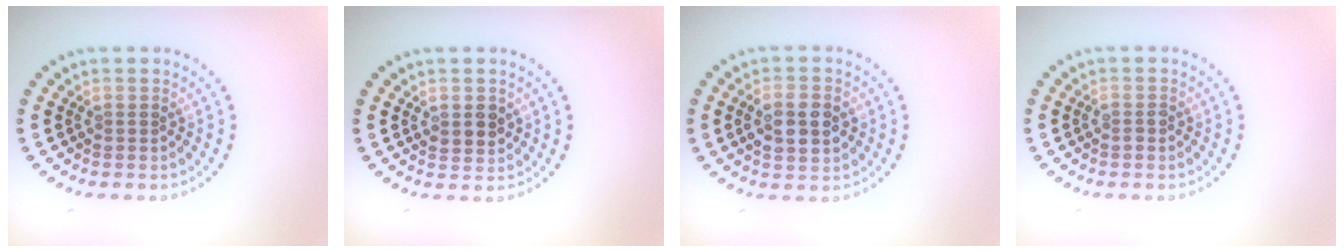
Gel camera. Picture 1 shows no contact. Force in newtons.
{"total": 1.8, "press": 1.8, "slide": 0.4}
{"total": 3.8, "press": 3.8, "slide": 0.3}
{"total": 0.8, "press": 0.8, "slide": 0.2}